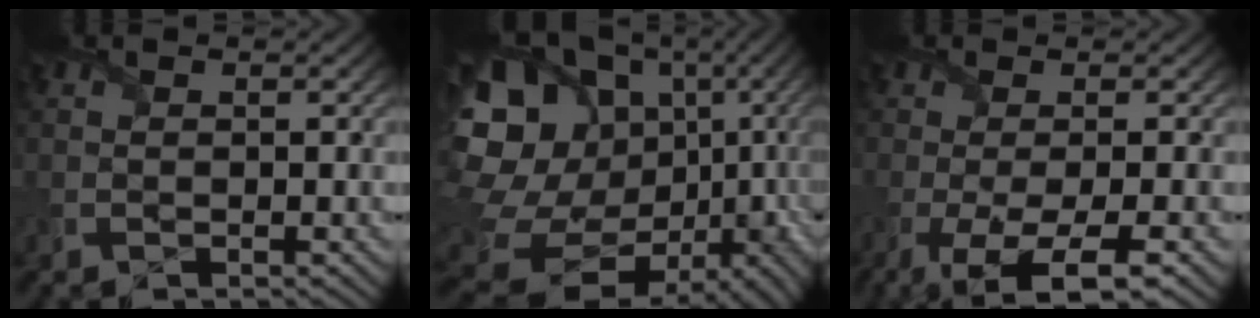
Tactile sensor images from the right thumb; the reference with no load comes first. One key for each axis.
{"total": 21.2, "fx": 1.2, "fy": 17.3, "fz": 12.1, "tx": -0.262, "ty": -0.038, "tz": 0.031}
{"total": 8.0, "fx": -4.0, "fy": 2.2, "fz": 6.6, "tx": -0.127, "ty": -0.016, "tz": -0.065}